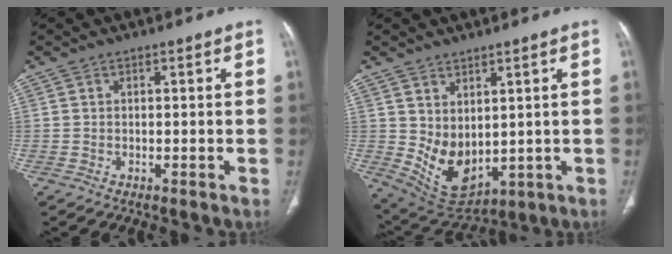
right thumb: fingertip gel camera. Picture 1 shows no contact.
{"total": 9.7, "force": [1.4, 6.3, 7.3], "torque": [-0.111, -0.024, 0.062]}